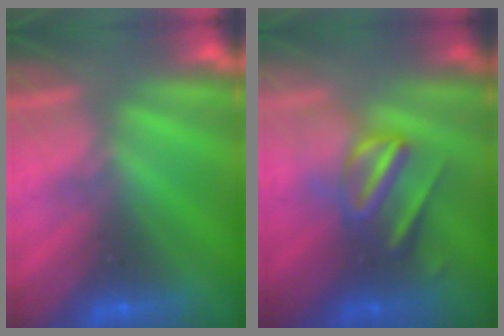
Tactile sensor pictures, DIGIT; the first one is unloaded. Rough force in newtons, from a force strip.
{"total": 2.9}